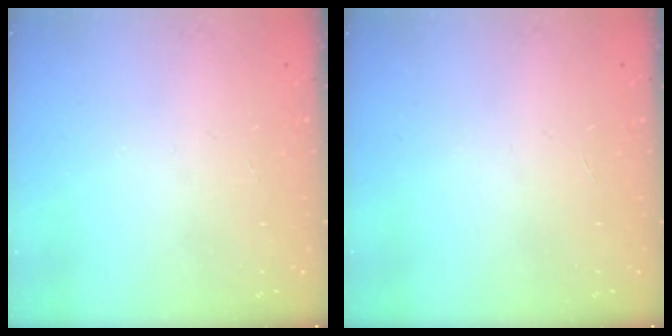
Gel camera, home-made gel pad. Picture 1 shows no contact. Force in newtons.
{"total": 0.0}